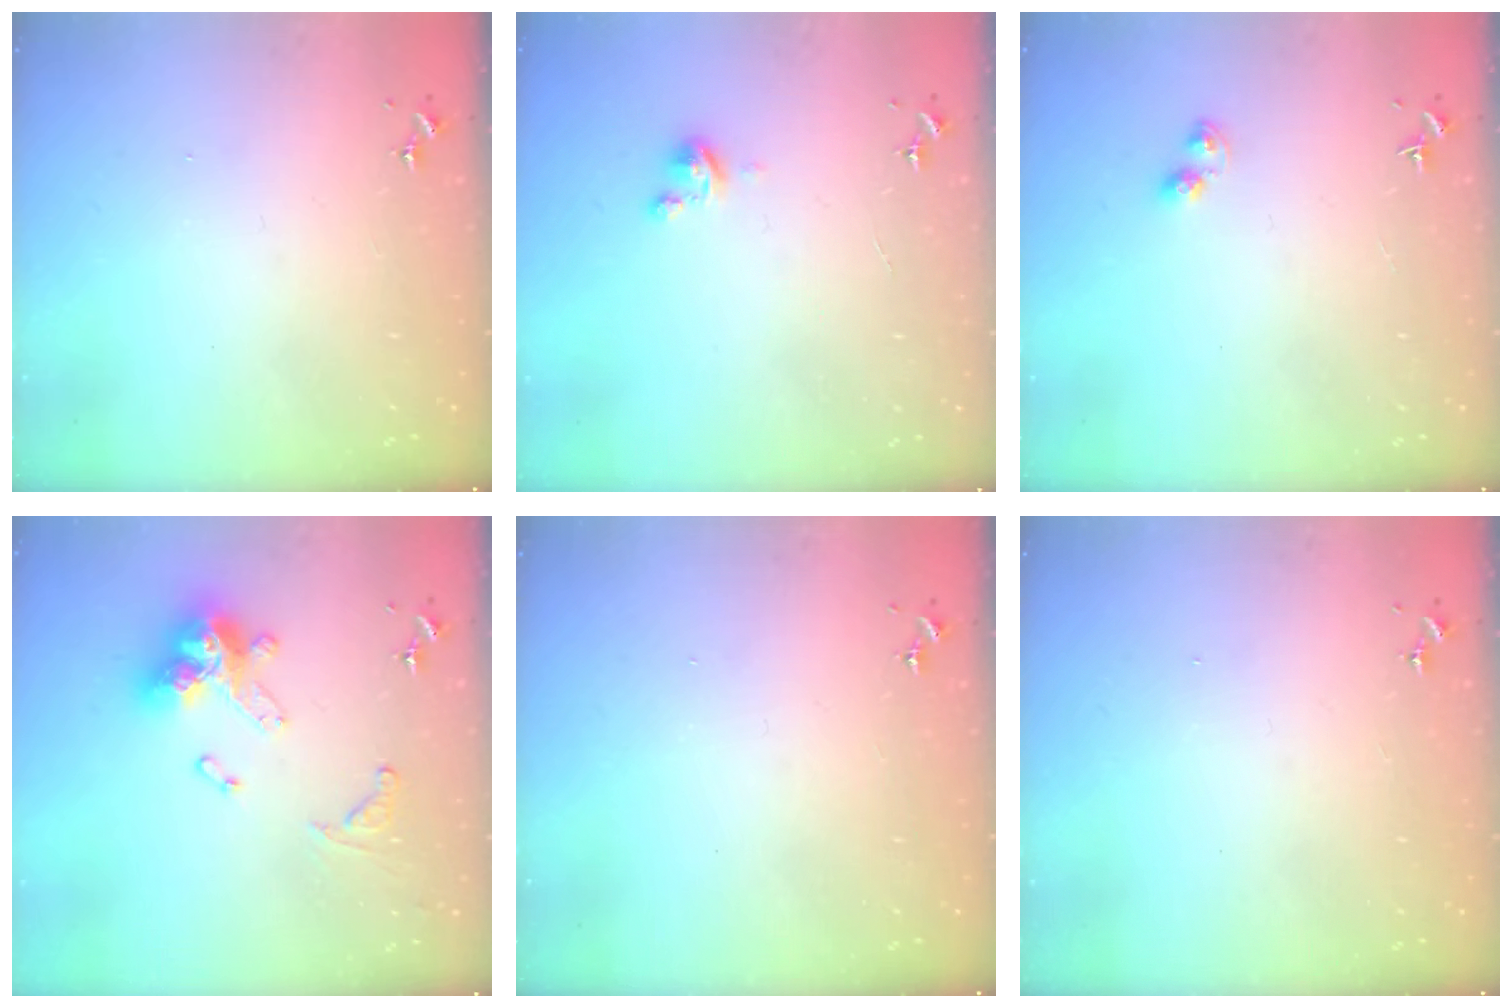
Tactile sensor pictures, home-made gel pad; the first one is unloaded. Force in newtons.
{"total": 2.8, "press": 2.8, "slide": 0.3}
{"total": 3.3, "press": 3.3, "slide": 0.4}
{"total": 17.3, "press": 17.2, "slide": 1.6}
{"total": 0.0}
{"total": 0.0}